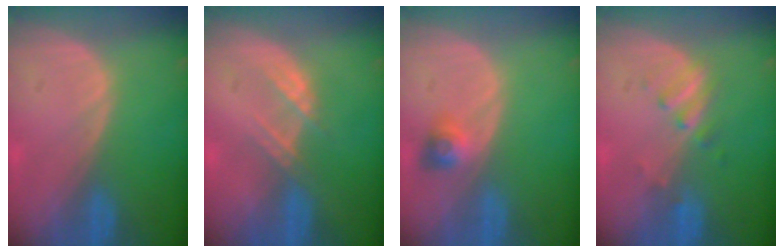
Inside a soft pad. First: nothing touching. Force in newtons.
{"total": 2.7, "press": 2.7, "slide": 0.3}
{"total": 2.9, "press": 2.7, "slide": 1.2}
{"total": 2.7, "press": 2.7, "slide": 0.5}